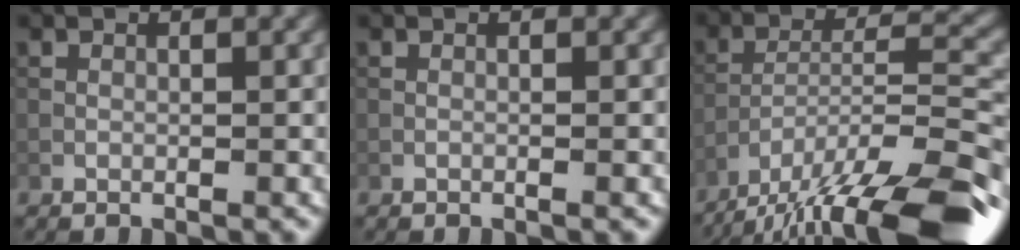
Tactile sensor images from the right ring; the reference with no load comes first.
{"total": 0.0}
{"total": 17.4, "force": [-14.6, 3.7, 8.7], "torque": [-0.151, -0.010, -0.218]}